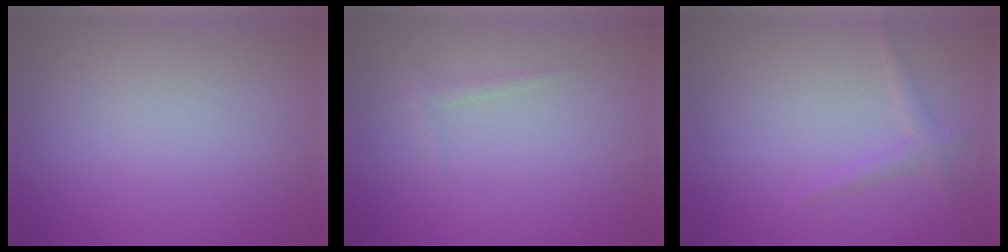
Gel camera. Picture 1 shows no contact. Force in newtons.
{"total": 0.6, "press": 0.6, "slide": 0.1}
{"total": 1.2, "press": 1.2, "slide": 0.0}